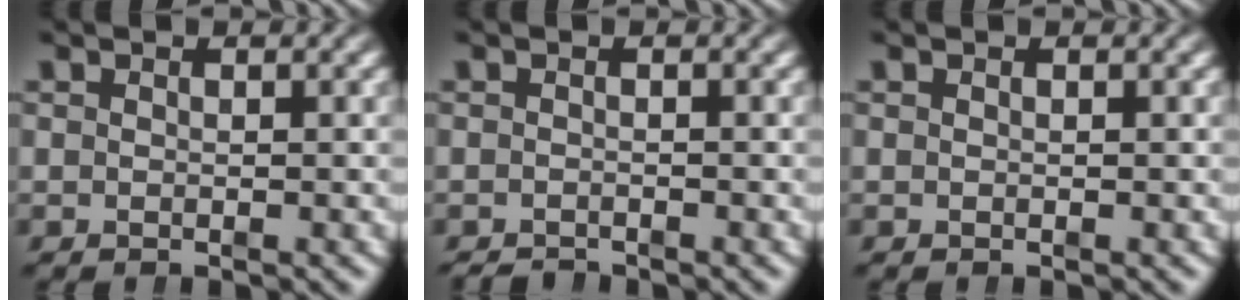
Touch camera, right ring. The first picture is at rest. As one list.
[{"total": 1.6, "force": [-1.6, 0.0, 0.0], "torque": [-0.003, -0.014, -0.023]}, {"total": 0.0}]